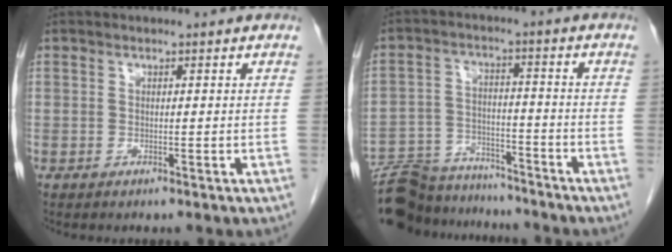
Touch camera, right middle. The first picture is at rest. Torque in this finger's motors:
{"motor_torque": [0.86, -0.70, 0.48, 0.08]}